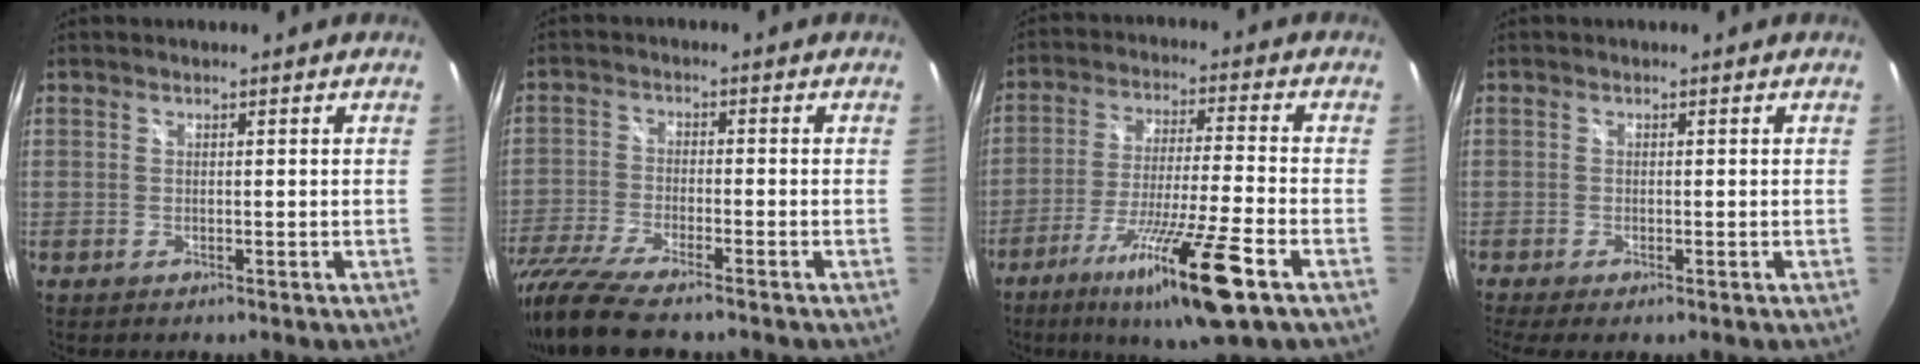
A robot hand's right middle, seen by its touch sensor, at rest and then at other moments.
{"total": 13.3, "force": [-10.9, 2.2, 7.4], "torque": [-0.172, -0.048, -0.203]}
{"total": 16.8, "force": [-9.8, 0.2, 13.6], "torque": [-0.263, -0.045, -0.169]}
{"total": 3.7, "force": [-2.5, 0.2, 2.7], "torque": [-0.055, -0.020, -0.041]}